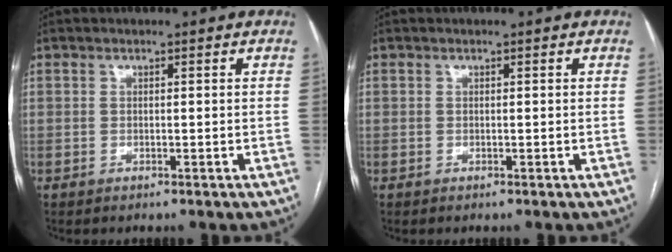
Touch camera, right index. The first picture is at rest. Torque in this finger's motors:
{"motor_torque": [0.00, 0.00, 0.00, 0.01]}